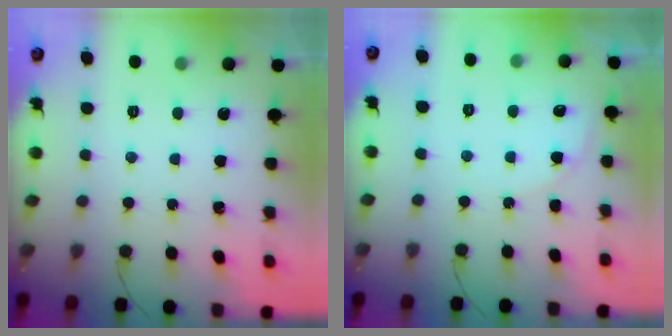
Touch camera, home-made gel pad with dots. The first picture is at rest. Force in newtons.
{"total": 6.4, "press": 6.4, "slide": 0.1}